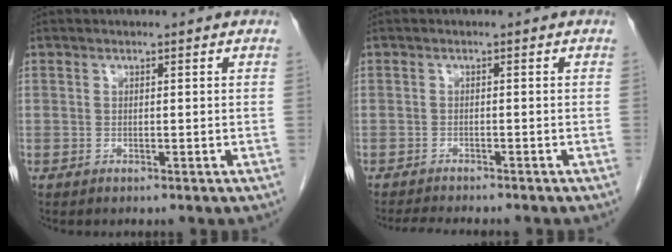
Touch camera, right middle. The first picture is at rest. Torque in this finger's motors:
{"motor_torque": [0.07, -0.05, 0.02, 0.01]}